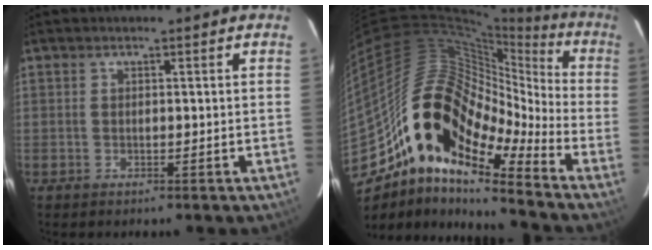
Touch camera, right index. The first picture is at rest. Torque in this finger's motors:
{"motor_torque": [0.97, -0.79, 1.05, 0.21]}